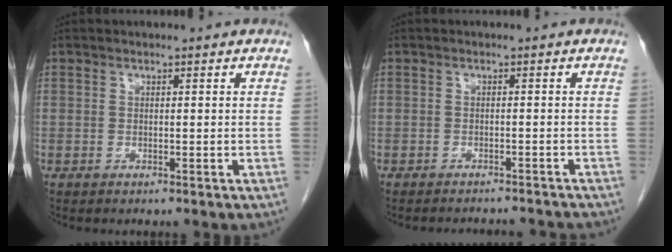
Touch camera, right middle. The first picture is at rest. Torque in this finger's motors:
{"motor_torque": [-0.52, 0.03, -0.18, -0.03]}